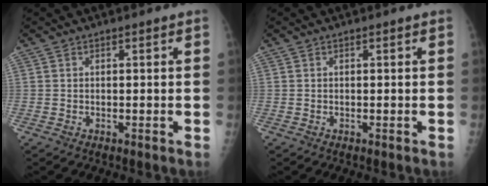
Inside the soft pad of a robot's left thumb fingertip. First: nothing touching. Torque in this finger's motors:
{"motor_torque": [0.01, 0.01, -0.02, 0.00, 0.00]}